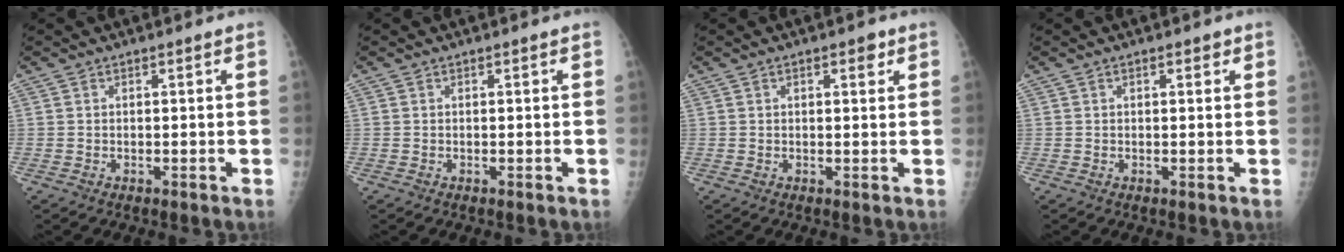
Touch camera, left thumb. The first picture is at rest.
{"total": 0.0}
{"total": 2.4, "force": [1.1, 1.0, 1.8], "torque": [-0.018, -0.001, 0.013]}
{"total": 1.4, "force": [0.7, 0.7, 1.0], "torque": [-0.011, 0.000, 0.008]}